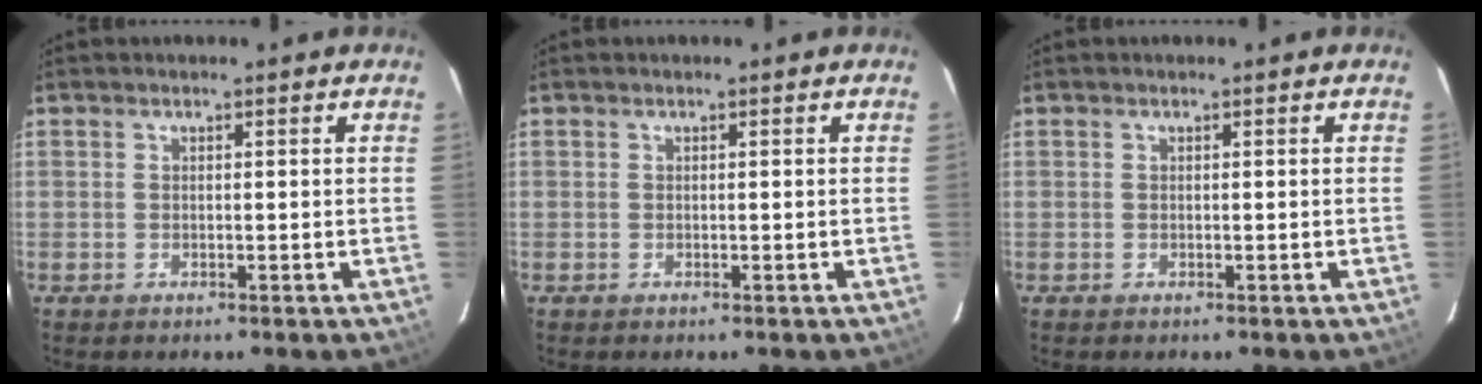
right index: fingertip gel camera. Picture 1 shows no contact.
{"total": 0.0}
{"total": 0.0}